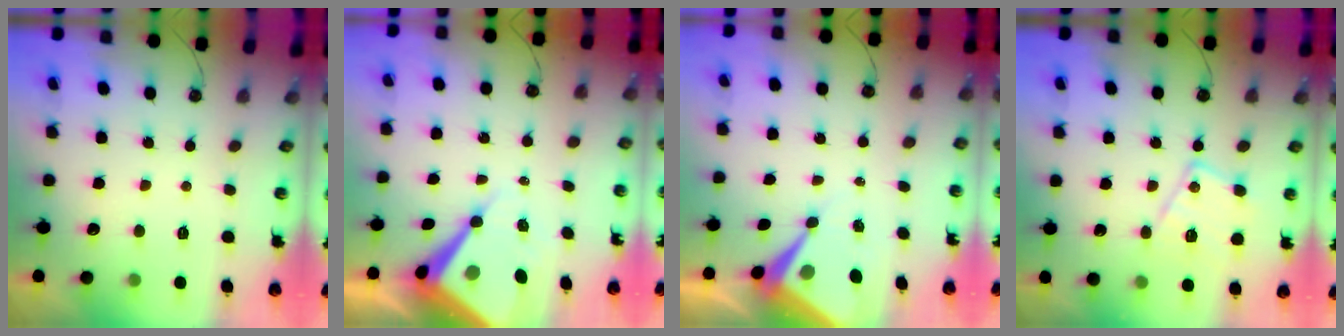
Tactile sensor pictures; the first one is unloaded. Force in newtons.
{"total": 13.4, "press": 13.4, "slide": 1.2}
{"total": 9.0, "press": 8.9, "slide": 0.8}
{"total": 13.9, "press": 13.8, "slide": 1.1}